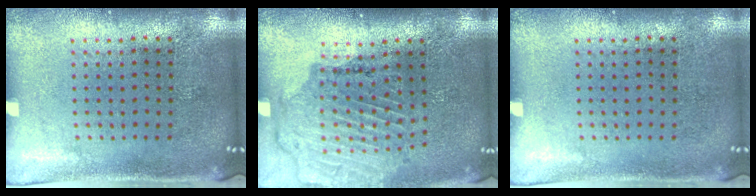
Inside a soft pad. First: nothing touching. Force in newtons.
{"total": 1.6, "press": 1.6, "slide": 0.2}
{"total": 0.0}